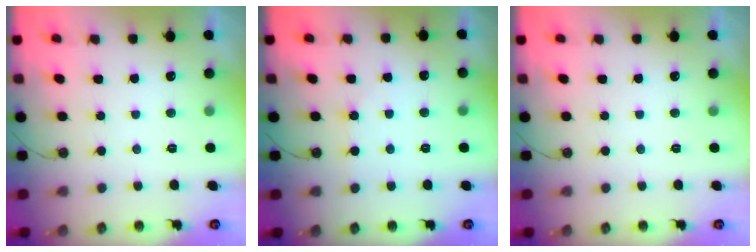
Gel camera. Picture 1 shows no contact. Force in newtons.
{"total": 2.1, "press": 2.0, "slide": 0.5}
{"total": 0.0}